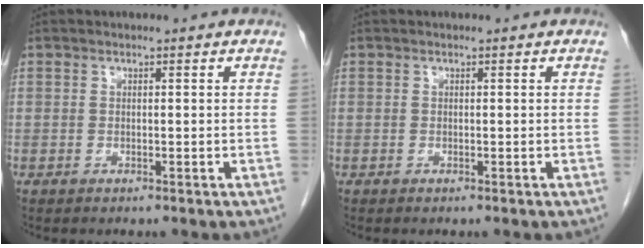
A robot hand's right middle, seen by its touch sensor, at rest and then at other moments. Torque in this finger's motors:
{"motor_torque": [0.47, -0.35, 0.05, 0.01]}